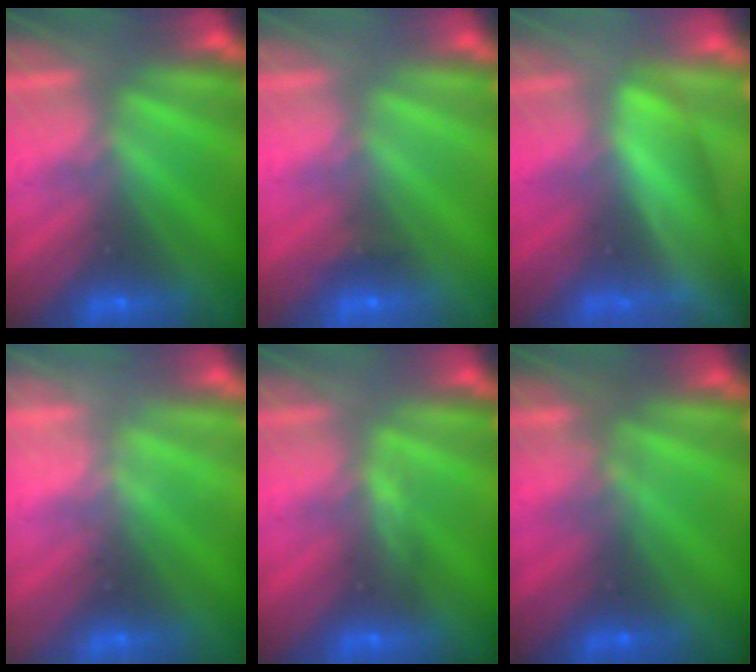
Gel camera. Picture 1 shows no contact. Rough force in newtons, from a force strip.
{"total": 2.4}
{"total": 3.8}
{"total": 2.0}
{"total": 3.4}
{"total": 7.9}